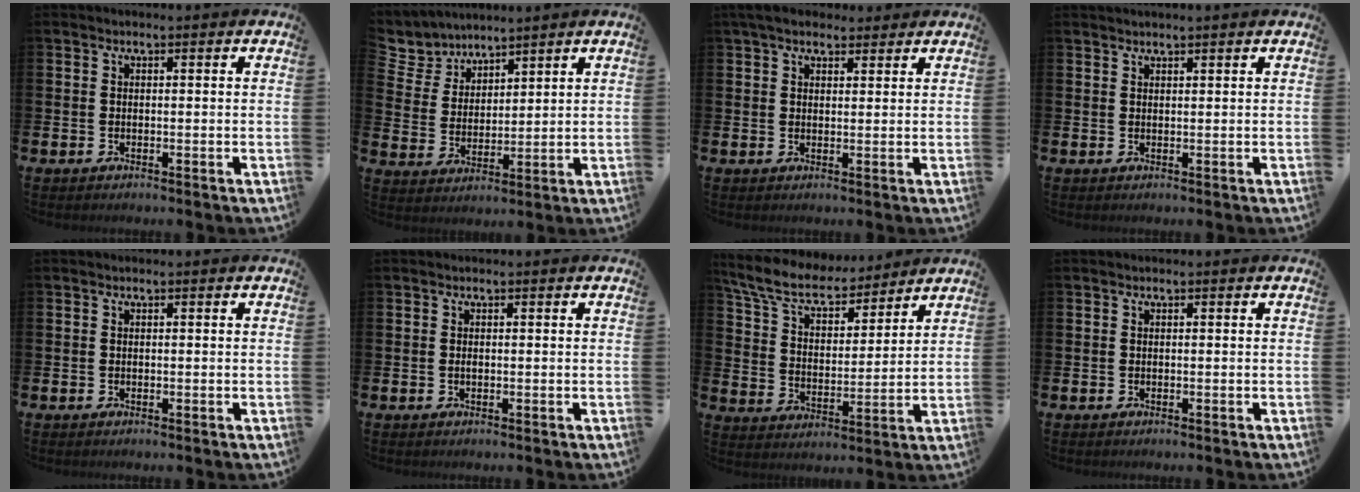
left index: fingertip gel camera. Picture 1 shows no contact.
{"total": 5.4, "force": [5.0, 2.1, -0.3], "torque": [-0.029, -0.030, 0.091]}
{"total": 4.5, "force": [3.8, 1.9, 1.5], "torque": [-0.031, -0.006, 0.069]}
{"total": 0.9, "force": [0.9, -0.1, 0.1], "torque": [0.000, 0.000, 0.016]}
{"total": 0.0}
{"total": 0.0}
{"total": 8.5, "force": [7.7, 2.6, 2.6], "torque": [-0.094, -0.047, 0.137]}
{"total": 0.0}